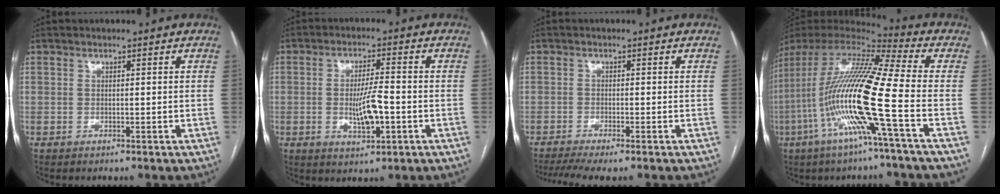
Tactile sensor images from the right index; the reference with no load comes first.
{"total": 6.5, "force": [-1.4, 1.5, 6.2], "torque": [-0.113, -0.002, -0.021]}
{"total": 5.8, "force": [-4.5, 0.4, 3.7], "torque": [-0.060, -0.010, -0.075]}
{"total": 20.2, "force": [-5.3, -0.3, 19.5], "torque": [-0.399, -0.016, -0.118]}